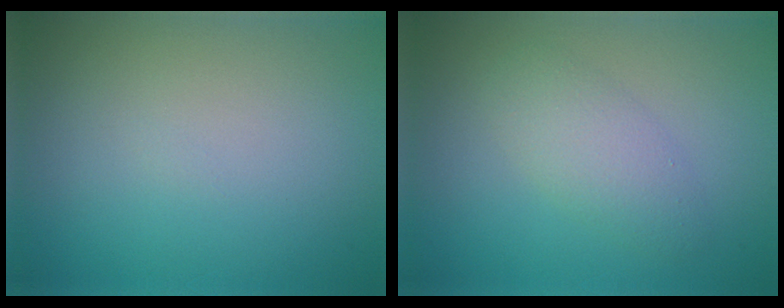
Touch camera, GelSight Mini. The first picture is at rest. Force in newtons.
{"total": 2.7, "press": 2.7, "slide": 0.1}